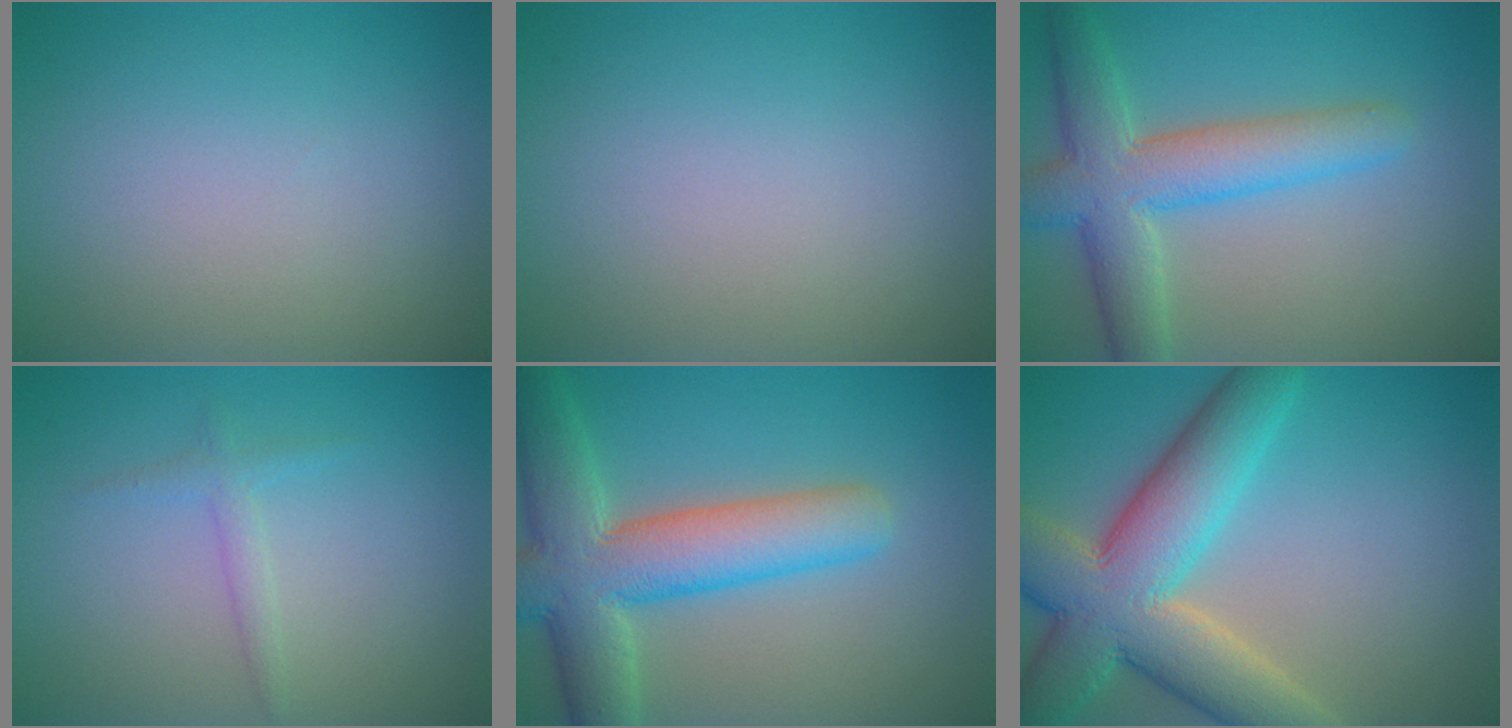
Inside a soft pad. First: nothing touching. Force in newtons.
{"total": 0.0}
{"total": 6.5, "press": 6.5, "slide": 0.2}
{"total": 1.4, "press": 1.4, "slide": 0.1}
{"total": 9.1, "press": 9.1, "slide": 0.4}
{"total": 10.7, "press": 10.7, "slide": 0.7}